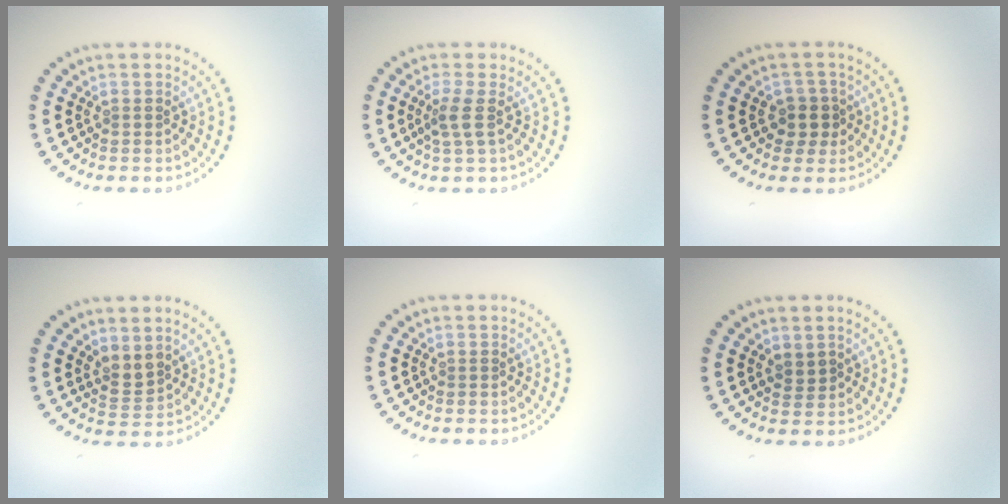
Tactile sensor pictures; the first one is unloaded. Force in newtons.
{"total": 2.0, "press": 1.6, "slide": 1.3}
{"total": 2.3, "press": 2.0, "slide": 1.2}
{"total": 1.9, "press": 1.5, "slide": 1.1}
{"total": 0.0}
{"total": 0.8, "press": 0.6, "slide": 0.6}